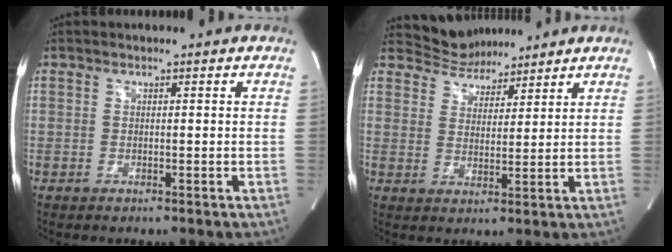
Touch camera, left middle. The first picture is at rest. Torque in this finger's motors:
{"motor_torque": [0.22, -0.07, -0.16, -0.03]}